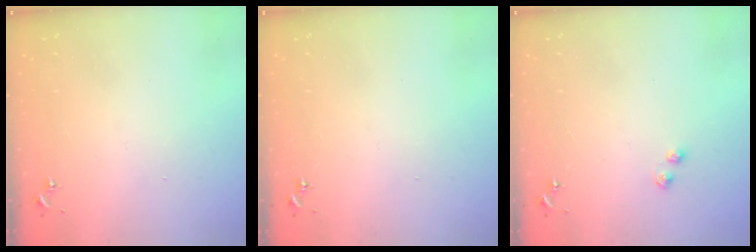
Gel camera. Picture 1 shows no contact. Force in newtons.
{"total": 0.0}
{"total": 3.2, "press": 3.1, "slide": 0.7}